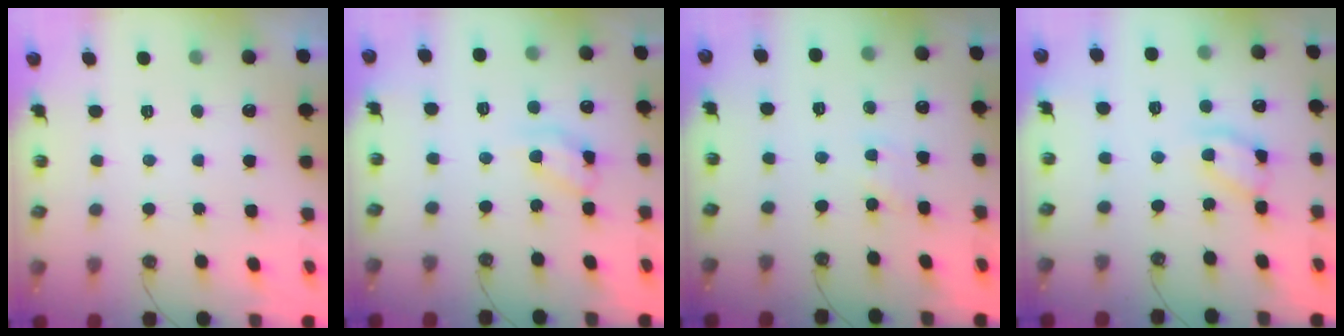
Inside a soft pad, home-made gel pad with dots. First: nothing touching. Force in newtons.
{"total": 9.9, "press": 9.9, "slide": 0.4}
{"total": 2.0, "press": 2.0, "slide": 0.3}
{"total": 11.8, "press": 11.8, "slide": 0.9}